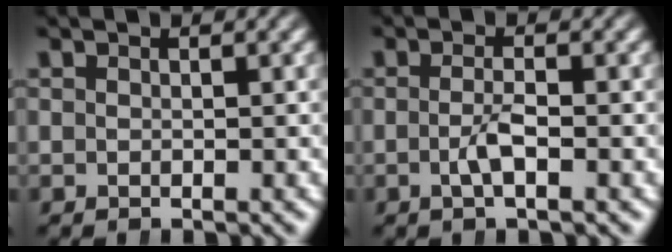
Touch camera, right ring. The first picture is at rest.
{"total": 2.0, "force": [-1.0, 0.1, 1.7], "torque": [-0.035, -0.006, -0.016]}